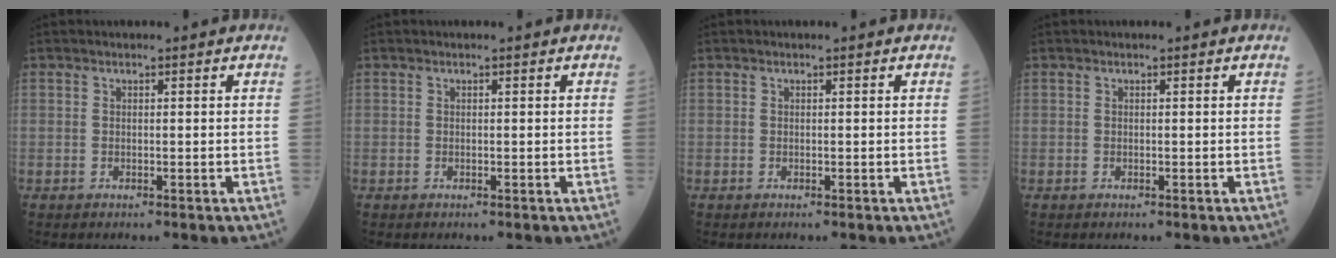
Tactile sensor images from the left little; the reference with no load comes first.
{"total": 0.0}
{"total": 0.0}
{"total": 0.0}